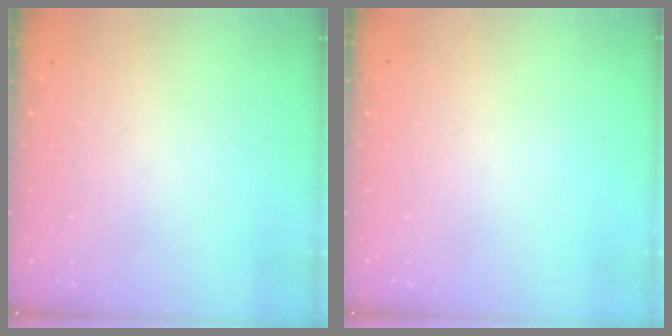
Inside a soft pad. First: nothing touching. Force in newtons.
{"total": 0.0}